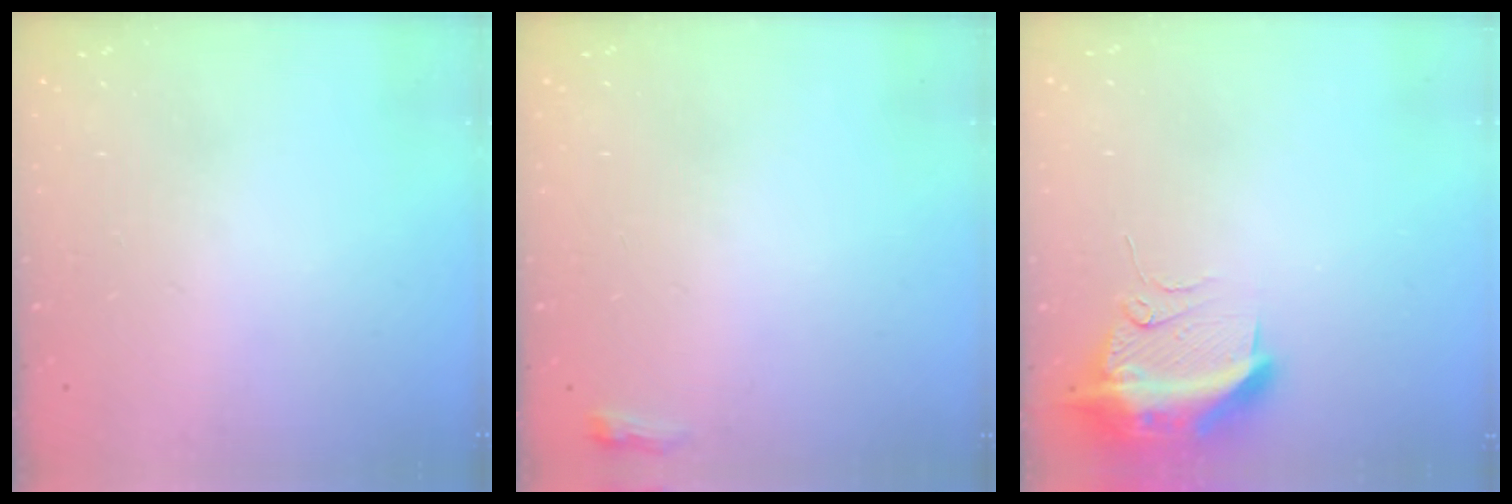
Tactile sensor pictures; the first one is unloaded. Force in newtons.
{"total": 3.5, "press": 3.4, "slide": 0.8}
{"total": 12.1, "press": 12.1, "slide": 1.3}